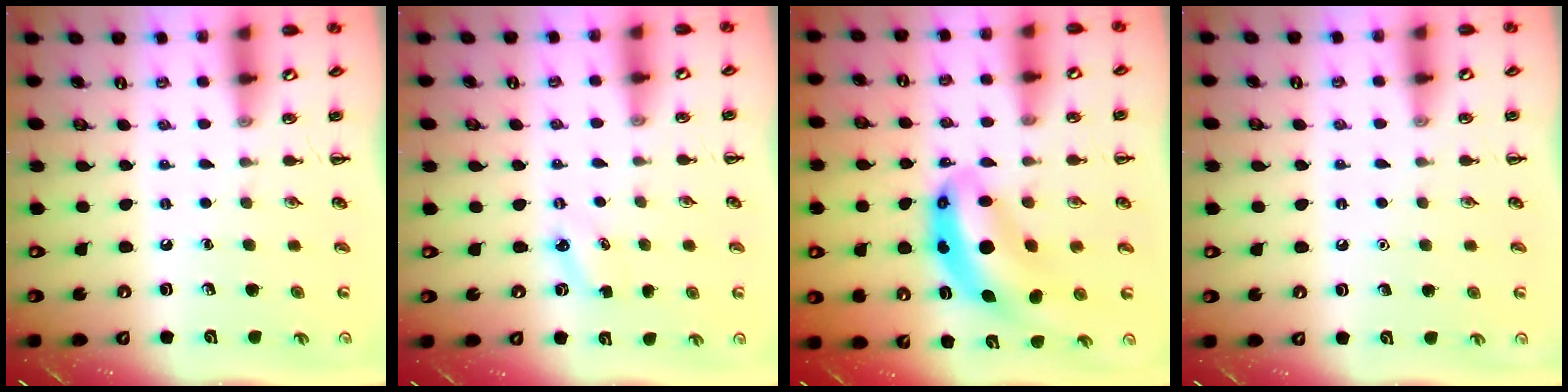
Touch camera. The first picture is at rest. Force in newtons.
{"total": 2.9, "press": 2.7, "slide": 0.8}
{"total": 9.4, "press": 9.1, "slide": 2.5}
{"total": 1.5, "press": 1.5, "slide": 0.1}